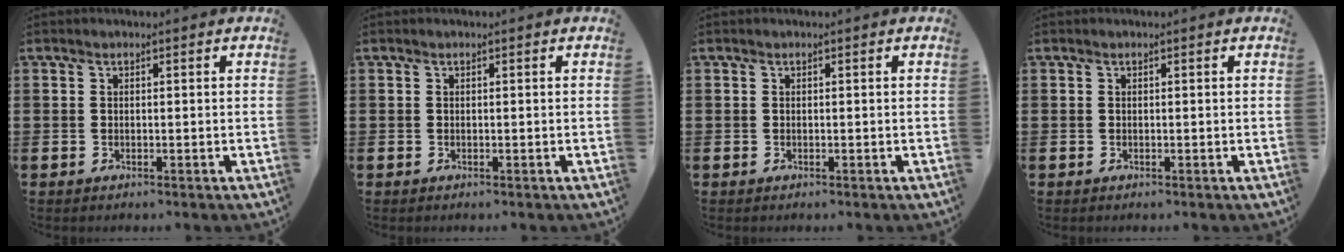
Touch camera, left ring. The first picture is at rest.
{"total": 0.0}
{"total": 0.0}
{"total": 0.0}